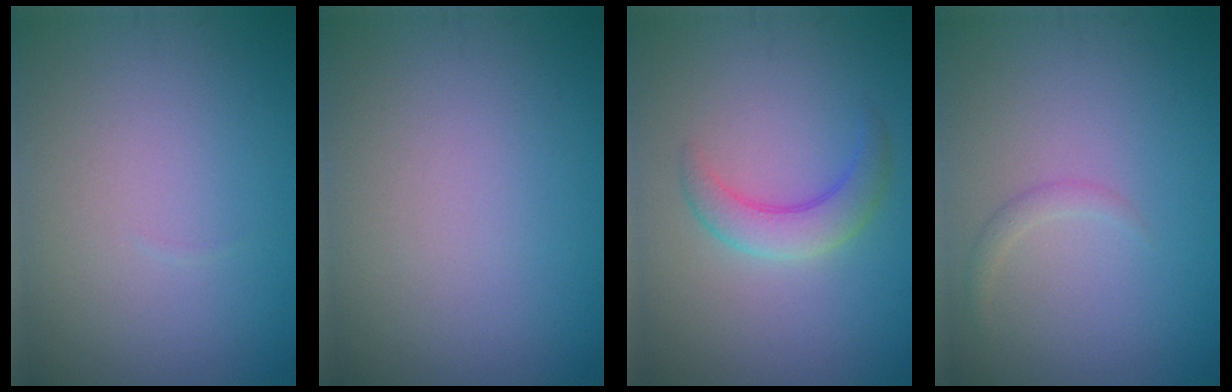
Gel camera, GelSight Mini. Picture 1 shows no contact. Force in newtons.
{"total": 0.0}
{"total": 3.0, "press": 3.0, "slide": 0.2}
{"total": 1.0, "press": 1.0, "slide": 0.0}